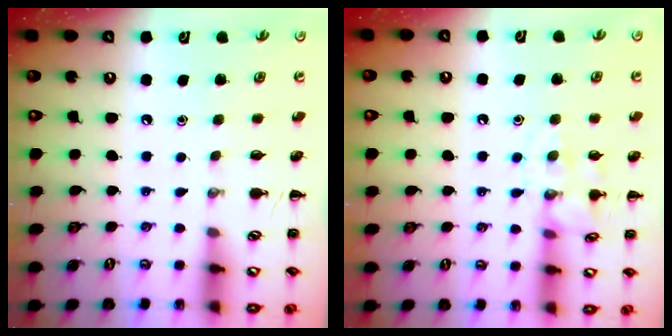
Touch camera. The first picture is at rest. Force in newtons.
{"total": 10.1, "press": 10.1, "slide": 0.5}